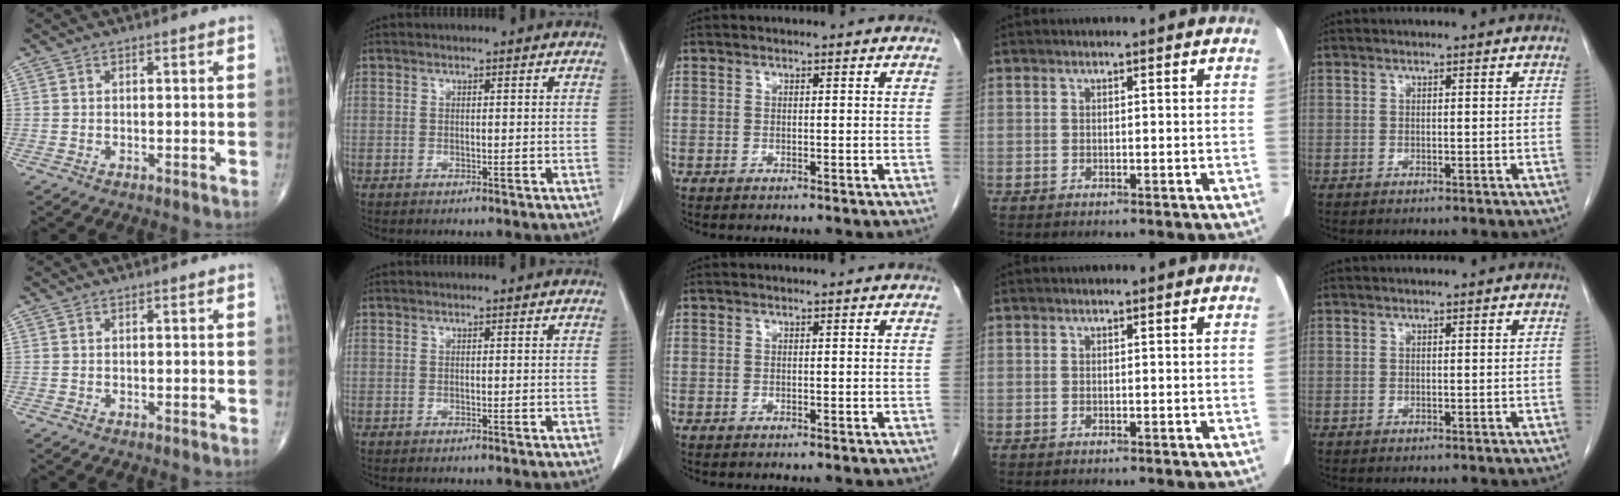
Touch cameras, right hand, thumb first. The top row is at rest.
{}